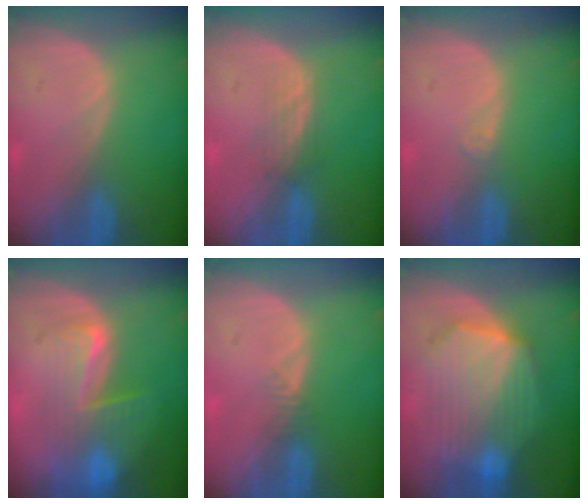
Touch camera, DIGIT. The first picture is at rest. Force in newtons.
{"total": 2.2, "press": 2.2, "slide": 0.4}
{"total": 0.9, "press": 0.7, "slide": 0.6}
{"total": 7.6, "press": 7.1, "slide": 2.5}
{"total": 1.2, "press": 1.0, "slide": 0.6}
{"total": 10.9, "press": 10.9, "slide": 0.8}